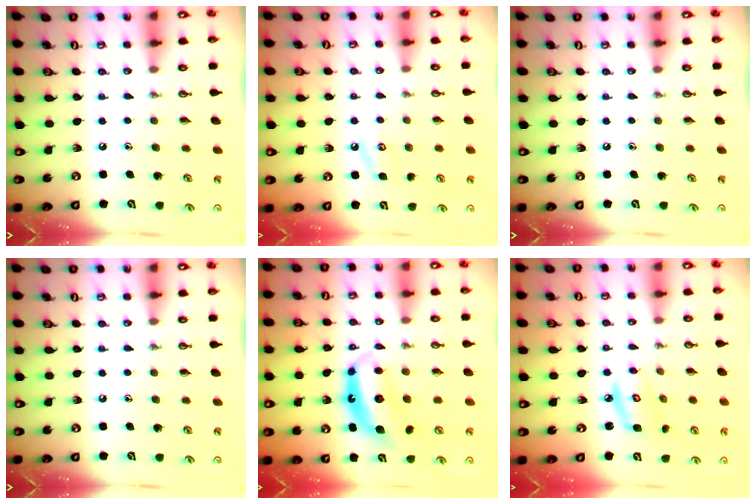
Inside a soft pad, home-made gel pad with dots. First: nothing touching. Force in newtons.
{"total": 4.9, "press": 4.9, "slide": 0.5}
{"total": 0.0}
{"total": 0.0}
{"total": 6.8, "press": 6.8, "slide": 0.5}
{"total": 6.0, "press": 6.0, "slide": 0.1}